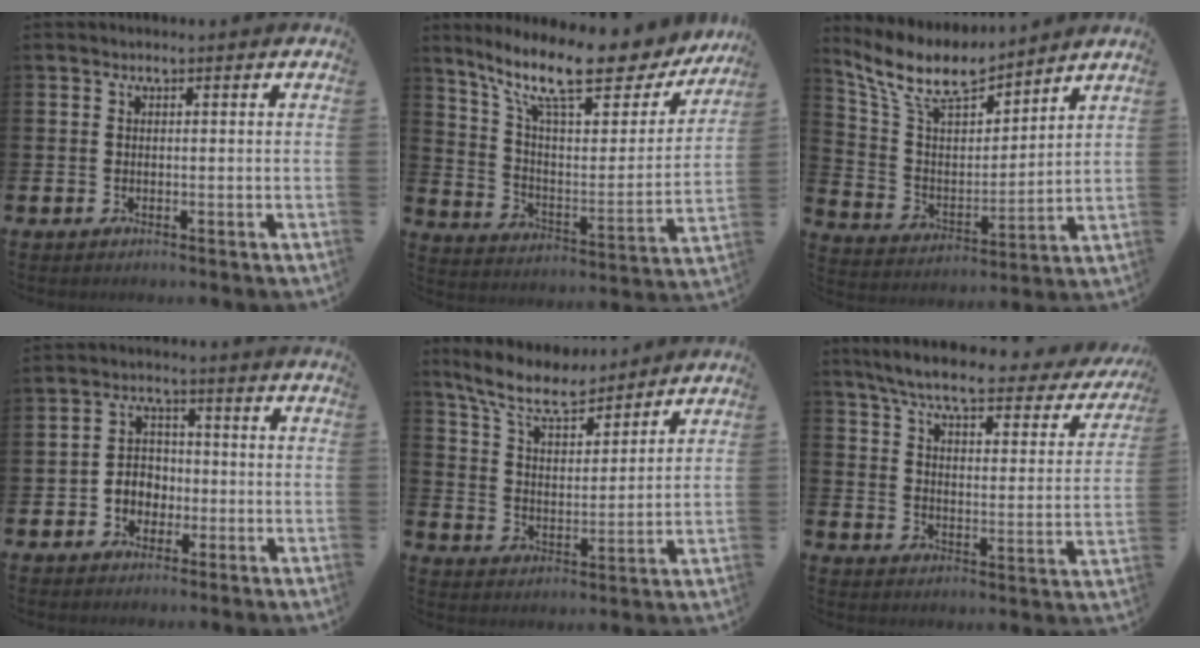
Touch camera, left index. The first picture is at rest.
{"total": 13.2, "force": [10.3, 3.3, 7.5], "torque": [-0.167, -0.063, 0.173]}
{"total": 9.3, "force": [8.2, 2.7, 3.4], "torque": [-0.111, -0.052, 0.147]}
{"total": 3.5, "force": [-1.3, 3.0, 1.1], "torque": [-0.029, 0.005, -0.034]}
{"total": 8.6, "force": [7.7, 2.2, 3.1], "torque": [-0.097, -0.039, 0.139]}
{"total": 6.5, "force": [5.5, 0.8, 3.4], "torque": [-0.094, -0.035, 0.087]}